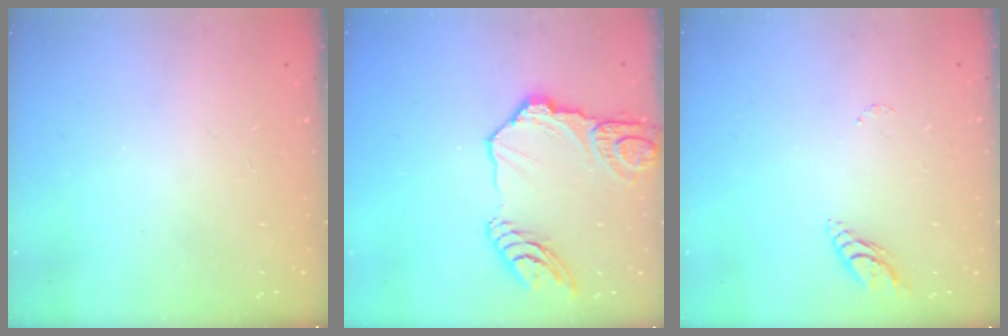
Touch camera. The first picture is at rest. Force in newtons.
{"total": 17.1, "press": 17.0, "slide": 1.5}
{"total": 5.2, "press": 5.2, "slide": 0.4}